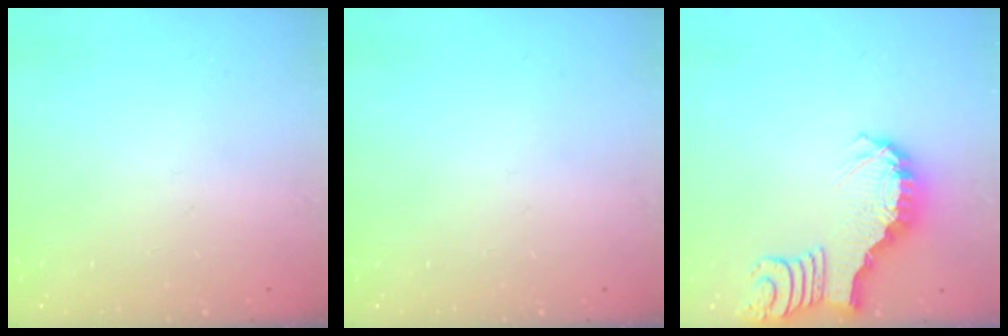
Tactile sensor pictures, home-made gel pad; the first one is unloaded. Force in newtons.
{"total": 0.0}
{"total": 2.9, "press": 2.8, "slide": 0.5}